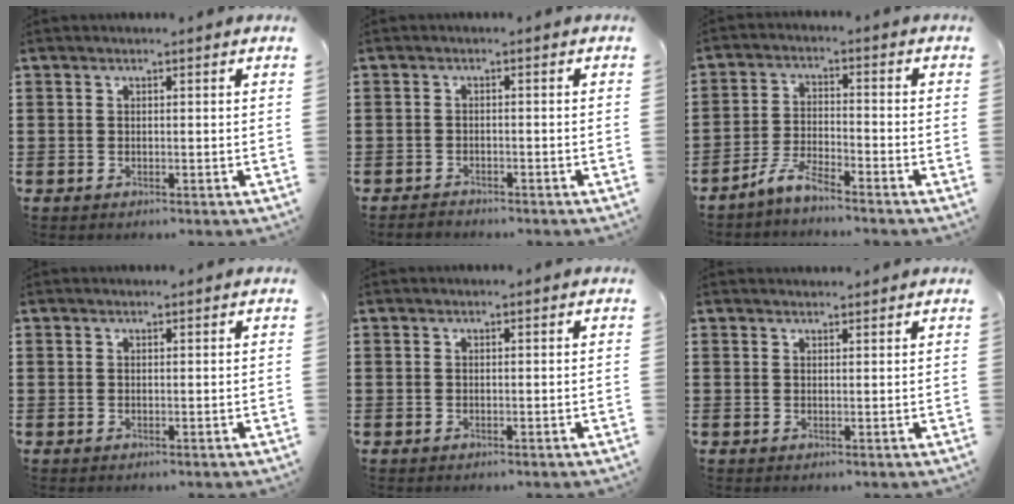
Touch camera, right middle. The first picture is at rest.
{"total": 1.2, "force": [-1.2, 0.2, 0.0], "torque": [-0.004, 0.001, -0.026]}
{"total": 4.8, "force": [-4.2, 0.7, 2.2], "torque": [-0.058, -0.003, -0.087]}
{"total": 0.0}
{"total": 0.0}
{"total": 1.1, "force": [1.1, 0.0, 0.0], "torque": [-0.003, -0.003, 0.023]}